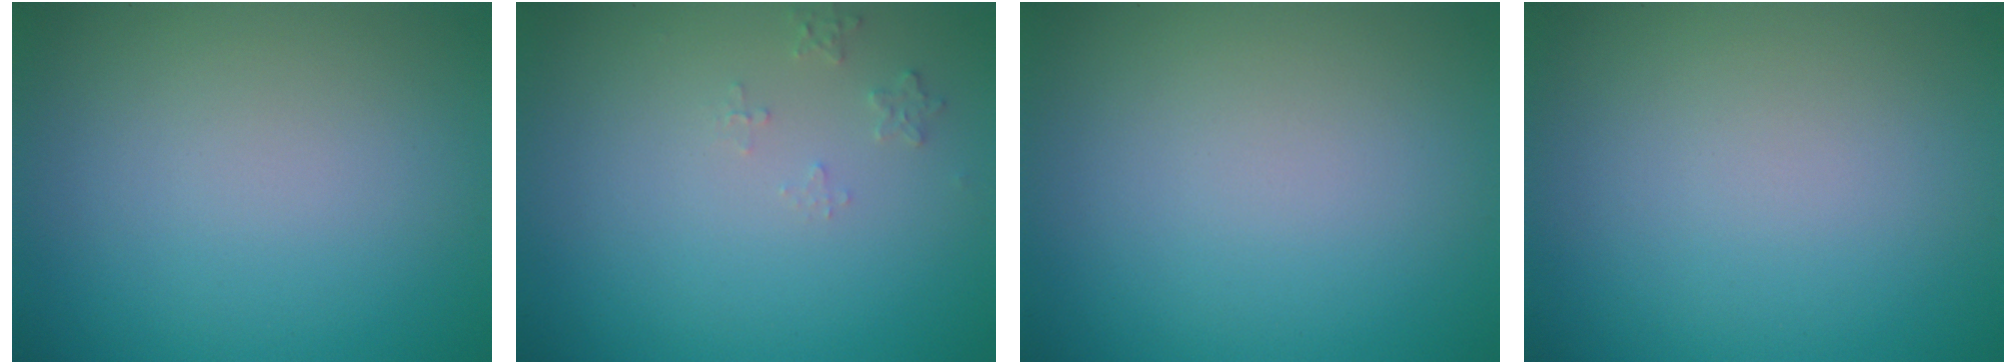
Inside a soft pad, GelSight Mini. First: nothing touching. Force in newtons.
{"total": 1.1, "press": 1.1, "slide": 0.2}
{"total": 0.0}
{"total": 0.0}